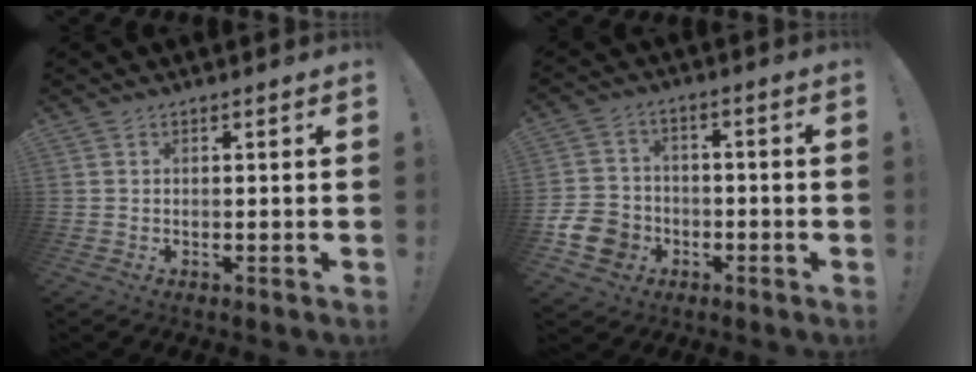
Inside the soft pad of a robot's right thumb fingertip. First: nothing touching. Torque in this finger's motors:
{"motor_torque": [0.06, 0.01, -0.01, 0.04, 0.00]}